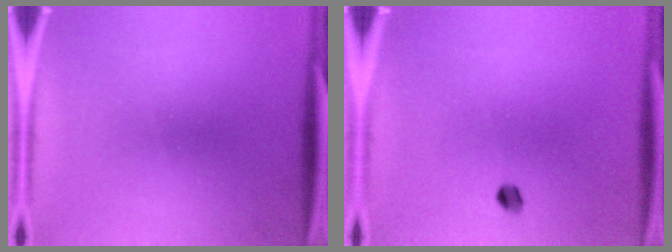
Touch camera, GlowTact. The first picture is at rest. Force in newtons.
{"total": 1.7}